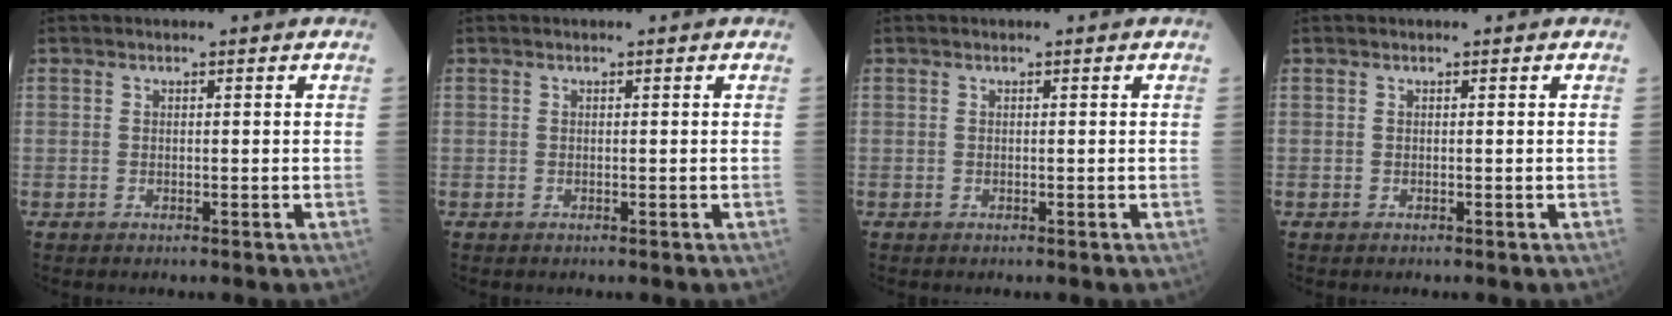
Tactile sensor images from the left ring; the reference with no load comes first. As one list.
[{"total": 0.0}, {"total": 0.0}, {"total": 0.0}]